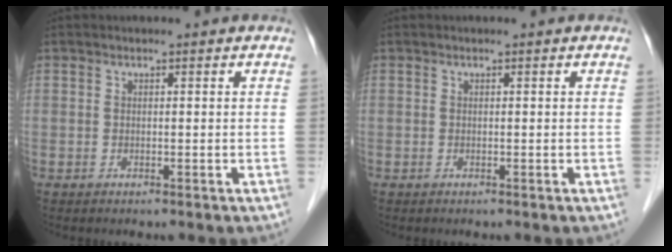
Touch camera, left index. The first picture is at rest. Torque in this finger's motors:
{"motor_torque": [-0.04, 0.03, 0.00, 0.00]}